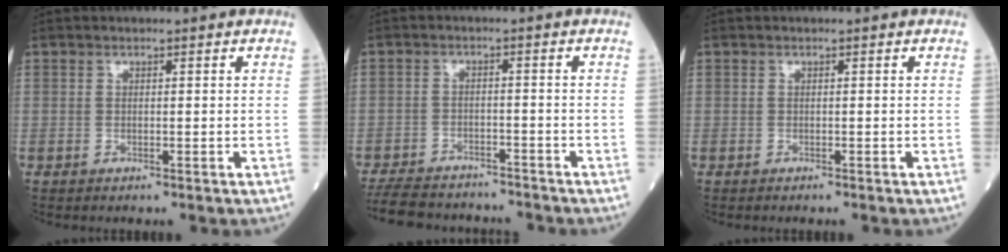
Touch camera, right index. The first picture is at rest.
{"total": 12.3, "force": [-11.0, 4.1, 3.5], "torque": [-0.071, 0.002, -0.158]}
{"total": 0.0}